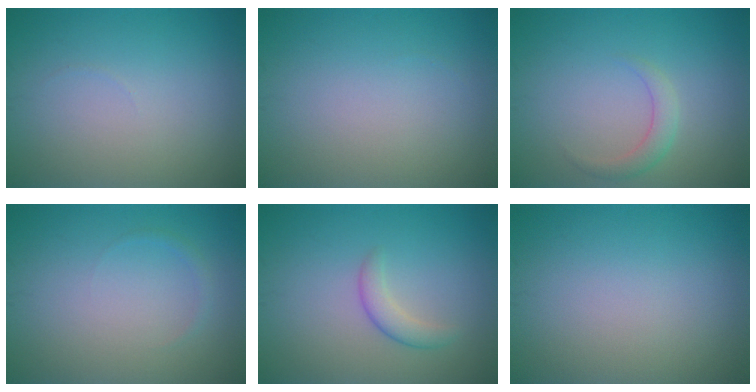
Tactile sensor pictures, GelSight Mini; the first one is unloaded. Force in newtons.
{"total": 0.0}
{"total": 1.7, "press": 1.7, "slide": 0.0}
{"total": 0.7, "press": 0.7, "slide": 0.1}
{"total": 1.9, "press": 1.9, "slide": 0.0}
{"total": 0.0}